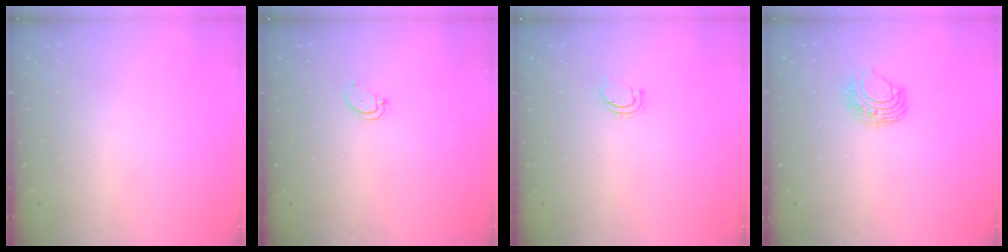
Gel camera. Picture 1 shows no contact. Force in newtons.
{"total": 2.4, "press": 2.4, "slide": 0.2}
{"total": 3.8, "press": 3.5, "slide": 1.6}
{"total": 7.5, "press": 7.5, "slide": 0.7}